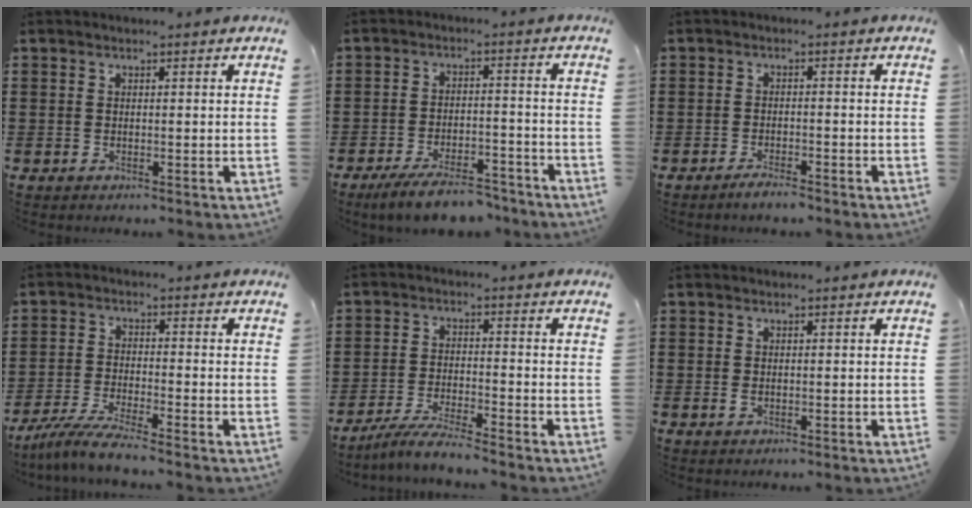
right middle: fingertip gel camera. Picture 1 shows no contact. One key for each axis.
{"total": 7.2, "fx": -6.4, "fy": 1.3, "fz": 3.0, "tx": -0.052, "ty": 0.006, "tz": -0.118}
{"total": 2.3, "fx": -2.1, "fy": 0.2, "fz": 0.7, "tx": -0.014, "ty": -0.001, "tz": -0.040}
{"total": 5.2, "fx": -4.7, "fy": -0.3, "fz": 2.2, "tx": -0.057, "ty": -0.020, "tz": -0.092}
{"total": 4.6, "fx": -4.3, "fy": -0.3, "fz": 1.6, "tx": -0.042, "ty": -0.011, "tz": -0.086}
{"total": 0.9, "fx": -0.2, "fy": 0.5, "fz": 0.7, "tx": -0.016, "ty": -0.001, "tz": -0.002}